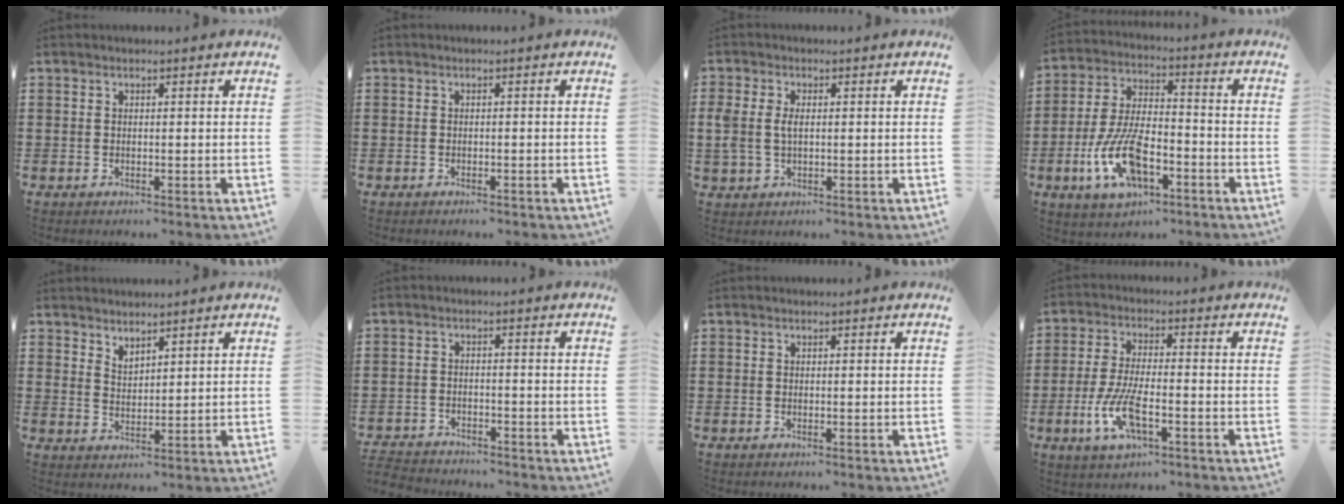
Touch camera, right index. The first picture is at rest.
{"total": 0.5, "force": [-0.5, 0.1, 0.1], "torque": [-0.005, -0.003, -0.010]}
{"total": 3.3, "force": [0.2, 2.0, 2.7], "torque": [-0.071, 0.003, -0.002]}
{"total": 11.0, "force": [-4.5, 5.0, 8.8], "torque": [-0.200, -0.003, -0.084]}
{"total": 2.2, "force": [2.2, 0.3, -0.4], "torque": [0.001, -0.001, 0.043]}
{"total": 3.0, "force": [-3.0, 0.2, -0.3], "torque": [-0.003, -0.002, -0.066]}
{"total": 0.0}
{"total": 8.1, "force": [-3.1, 2.6, 7.0], "torque": [-0.161, -0.016, -0.060]}